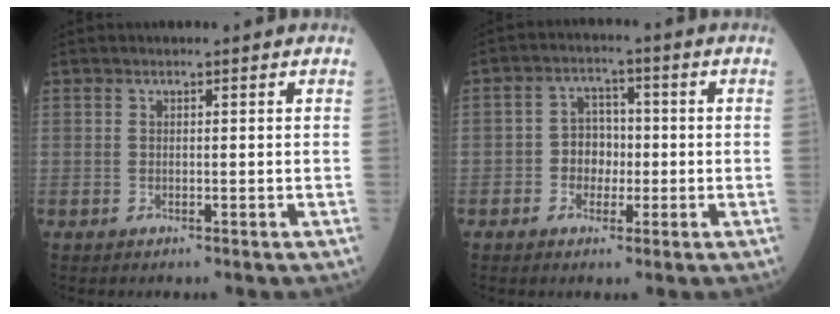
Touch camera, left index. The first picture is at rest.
{"total": 5.2, "force": [-1.4, 4.1, 2.9], "torque": [-0.056, 0.015, -0.026]}